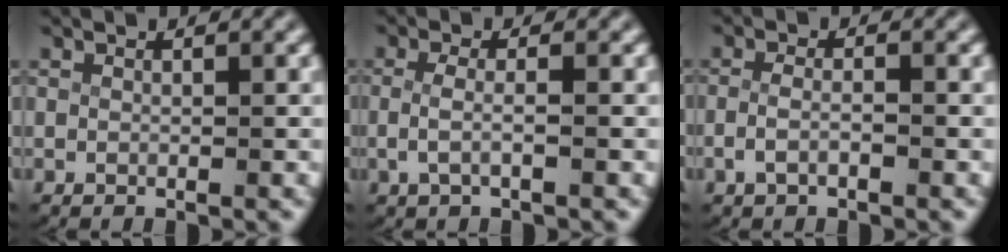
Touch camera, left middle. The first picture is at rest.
{"total": 2.0, "force": [-0.7, 0.7, 1.8], "torque": [-0.051, -0.010, -0.007]}
{"total": 1.9, "force": [-1.2, 0.7, 1.3], "torque": [-0.039, -0.011, -0.015]}